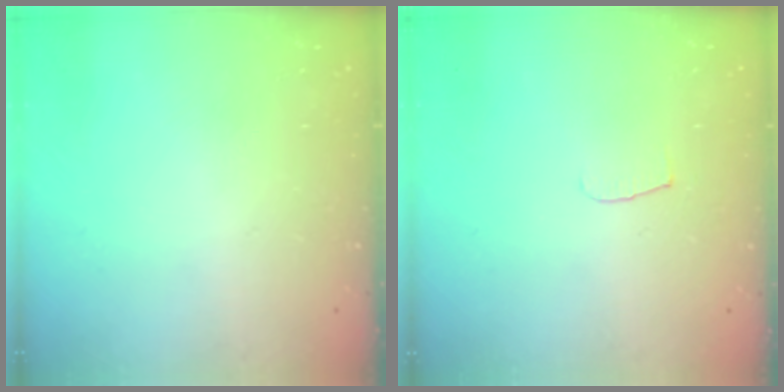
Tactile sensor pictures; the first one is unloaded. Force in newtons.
{"total": 3.8, "press": 3.8, "slide": 0.4}